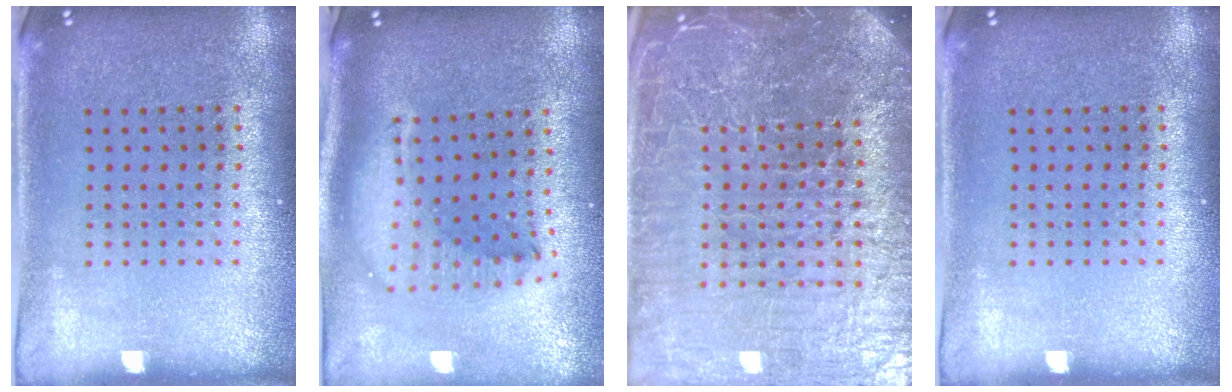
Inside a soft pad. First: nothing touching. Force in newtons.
{"total": 2.3, "press": 1.7, "slide": 1.5}
{"total": 6.8, "press": 6.0, "slide": 3.3}
{"total": 0.0}